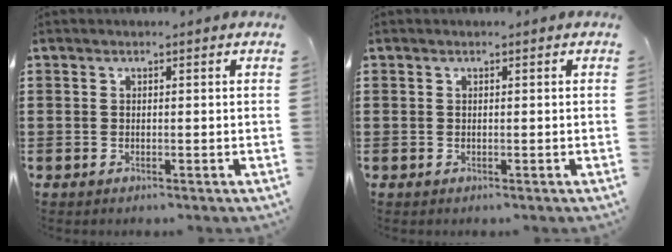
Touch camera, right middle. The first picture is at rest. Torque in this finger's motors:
{"motor_torque": [-0.02, -0.01, 0.00, -0.01]}